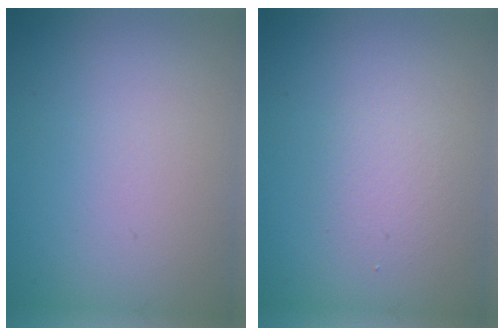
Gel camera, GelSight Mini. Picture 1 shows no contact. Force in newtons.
{"total": 1.6, "press": 1.6, "slide": 0.3}